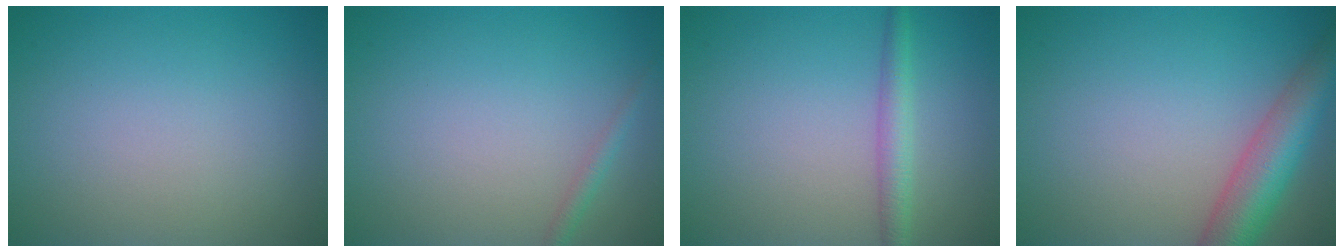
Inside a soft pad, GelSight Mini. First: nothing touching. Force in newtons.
{"total": 1.1, "press": 1.1, "slide": 0.1}
{"total": 2.3, "press": 2.3, "slide": 0.1}
{"total": 6.1, "press": 6.1, "slide": 0.5}